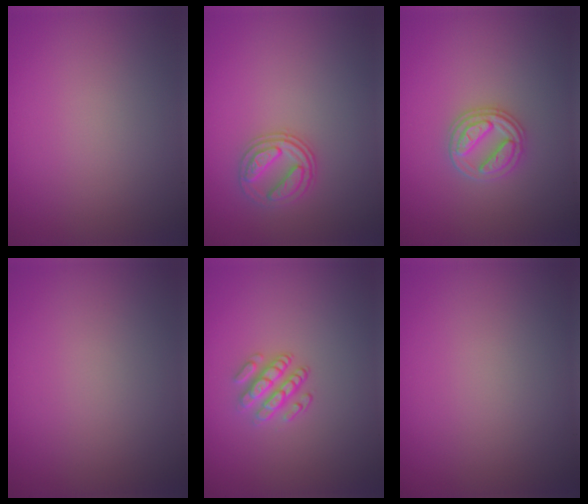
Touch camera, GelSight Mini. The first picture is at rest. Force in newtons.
{"total": 2.6, "press": 2.5, "slide": 0.7}
{"total": 3.0, "press": 2.8, "slide": 1.0}
{"total": 0.0}
{"total": 2.3, "press": 1.9, "slide": 1.4}
{"total": 0.0}